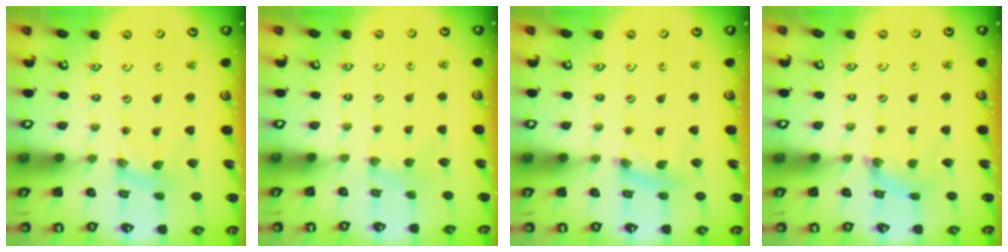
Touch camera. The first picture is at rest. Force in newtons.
{"total": 0.9, "press": 0.8, "slide": 0.3}
{"total": 3.0, "press": 3.0, "slide": 0.3}
{"total": 2.2, "press": 2.2, "slide": 0.4}